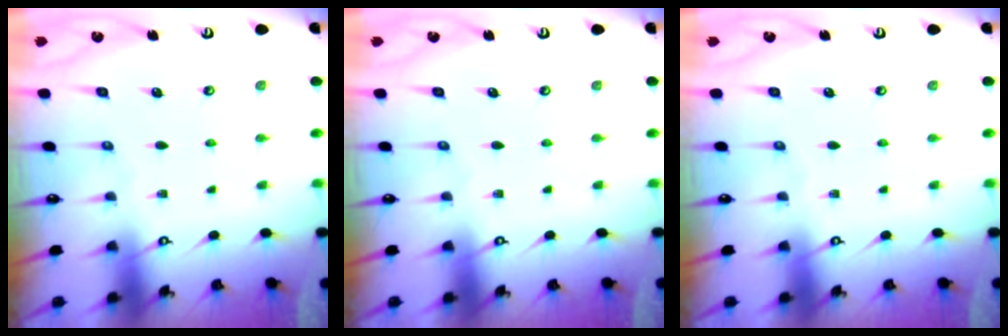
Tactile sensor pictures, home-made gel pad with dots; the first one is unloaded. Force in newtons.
{"total": 0.0}
{"total": 0.0}